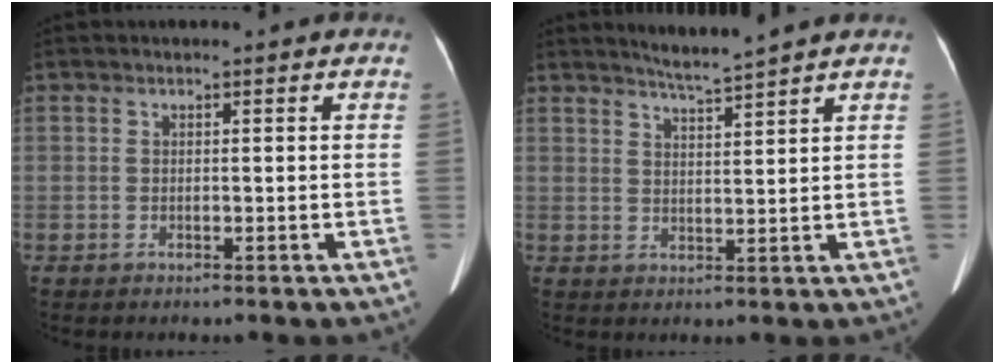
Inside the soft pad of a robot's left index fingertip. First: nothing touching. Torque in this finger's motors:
{"motor_torque": [0.22, -0.49, 0.05, 0.00]}